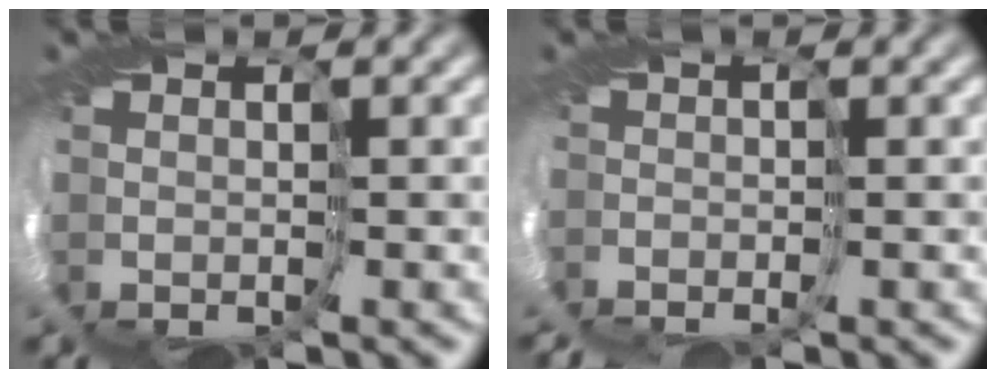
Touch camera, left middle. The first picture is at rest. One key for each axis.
{"total": 2.5, "fx": -2.1, "fy": 0.1, "fz": 1.3, "tx": -0.017, "ty": -0.004, "tz": -0.040}